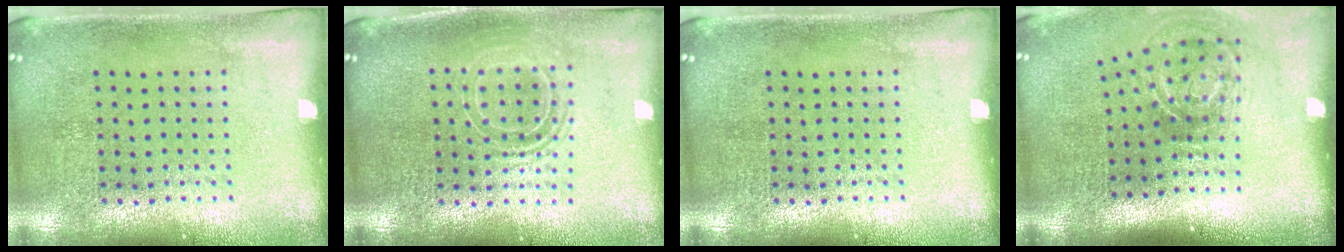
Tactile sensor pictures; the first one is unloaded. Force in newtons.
{"total": 1.7, "press": 1.3, "slide": 1.0}
{"total": 0.0}
{"total": 2.0, "press": 1.3, "slide": 1.6}